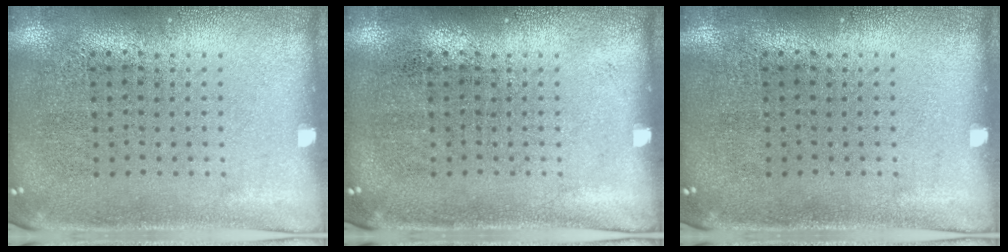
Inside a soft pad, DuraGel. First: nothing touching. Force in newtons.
{"total": 0.0}
{"total": 0.0}